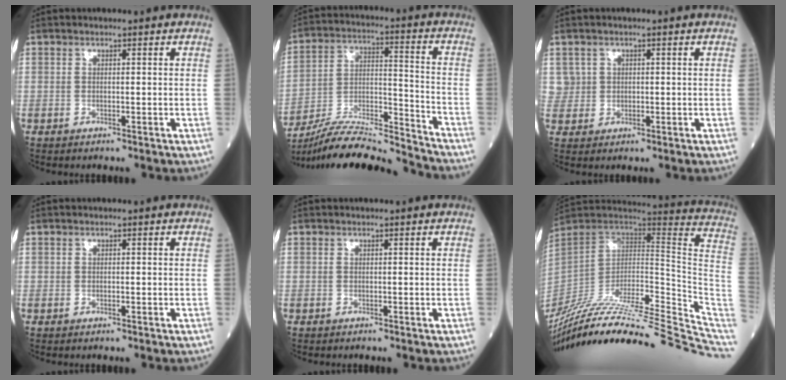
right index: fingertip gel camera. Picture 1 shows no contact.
{"total": 15.8, "force": [-15.2, -1.0, 4.0], "torque": [-0.074, 0.018, -0.269]}
{"total": 2.5, "force": [0.8, 2.4, -0.2], "torque": [0.015, 0.007, 0.015]}
{"total": 0.0}
{"total": 0.0}
{"total": 32.6, "force": [-29.1, 1.2, 14.7], "torque": [-0.150, -0.011, -0.420]}